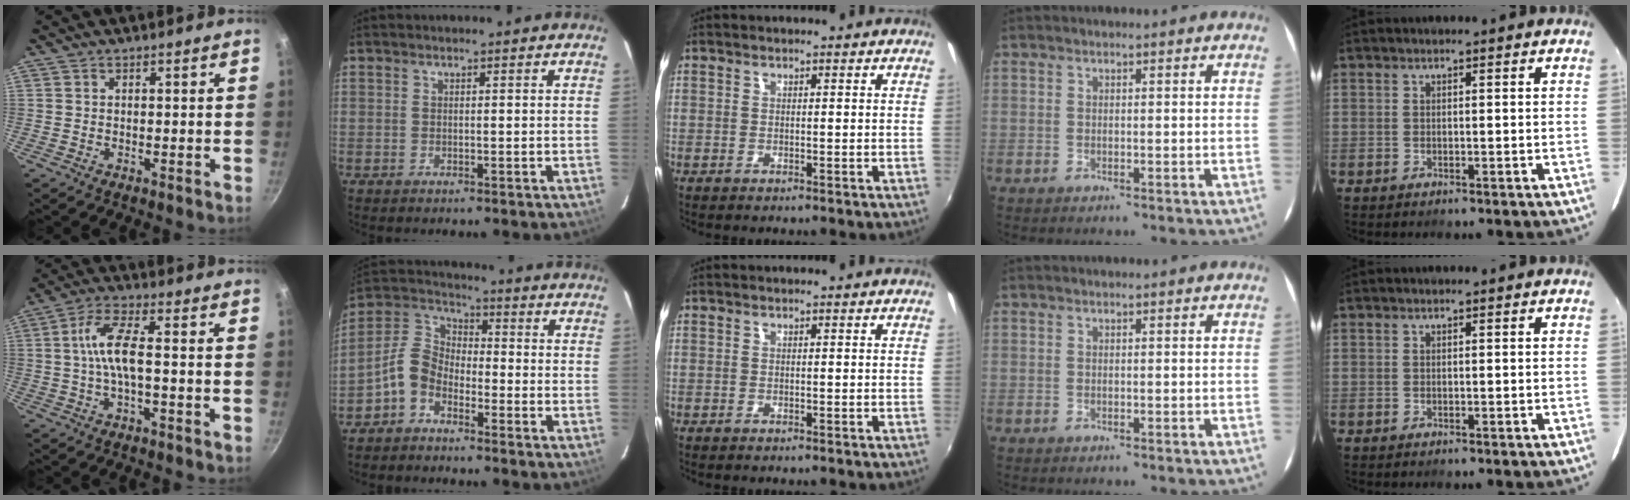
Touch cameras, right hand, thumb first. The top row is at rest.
{"thumb": {"total": 7.6, "force": [-0.5, 2.3, 7.3], "torque": [-0.152, 0.021, -0.018]}, "index": {"total": 7.0, "force": [-4.3, 4.2, 3.6], "torque": [-0.077, 0.022, -0.094]}}